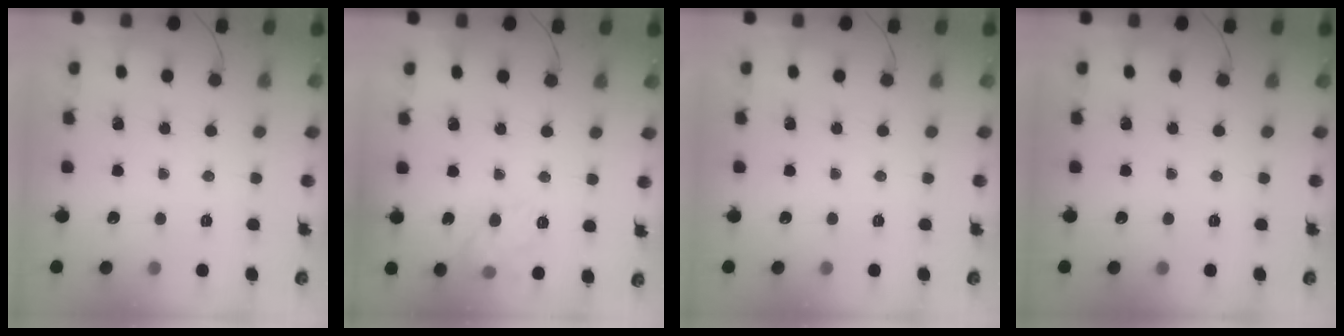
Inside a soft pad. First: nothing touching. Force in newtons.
{"total": 10.7, "press": 10.7, "slide": 0.6}
{"total": 0.0}
{"total": 0.0}